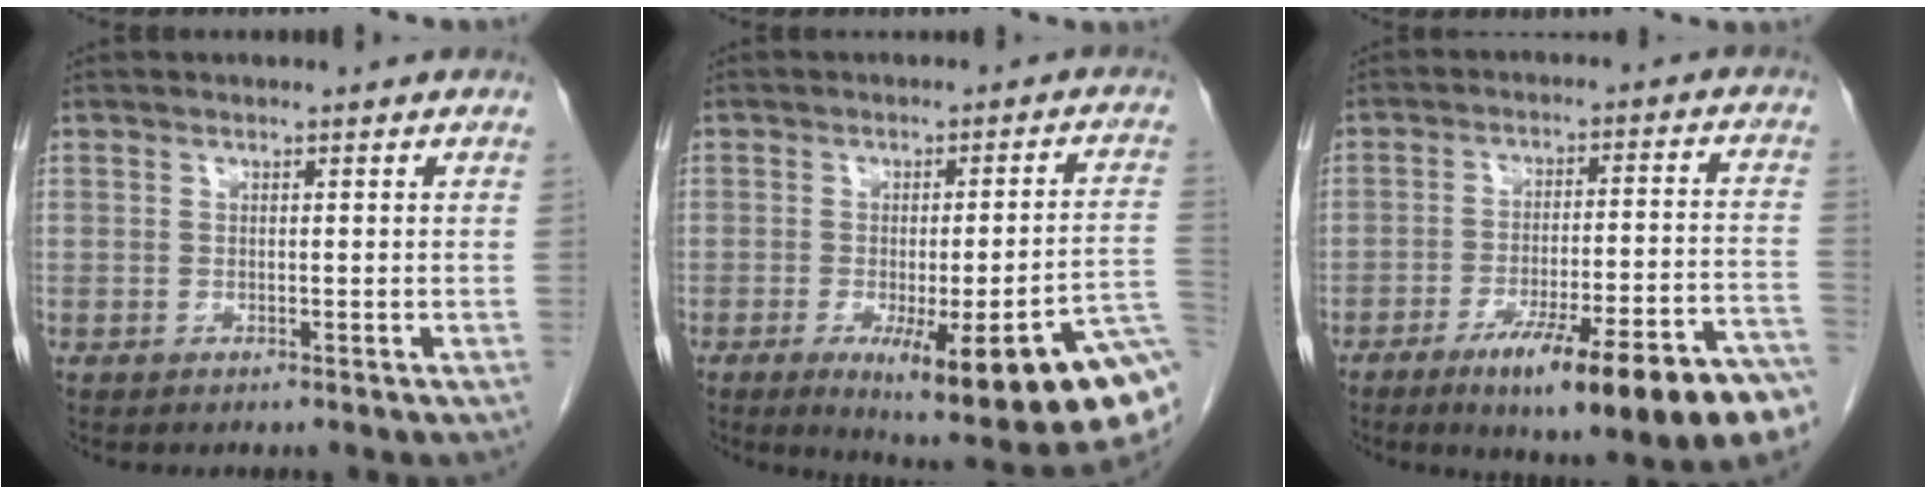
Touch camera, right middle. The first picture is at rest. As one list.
[{"total": 20.0, "force": [-8.8, 2.3, 17.8], "torque": [-0.156, -0.017, -0.114]}, {"total": 20.0, "force": [-13.2, 1.3, 15.0], "torque": [-0.148, 0.007, -0.196]}]